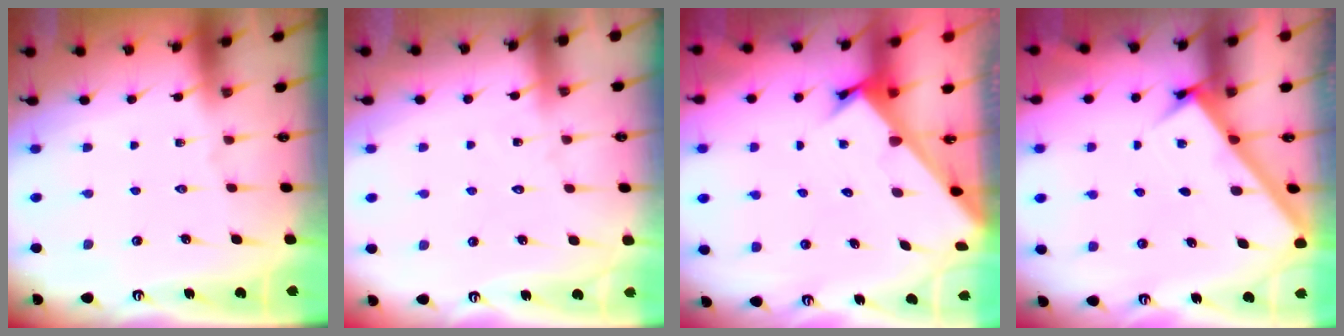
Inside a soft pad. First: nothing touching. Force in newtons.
{"total": 5.9, "press": 5.9, "slide": 0.5}
{"total": 2.7, "press": 2.7, "slide": 0.3}
{"total": 3.0, "press": 3.0, "slide": 0.2}